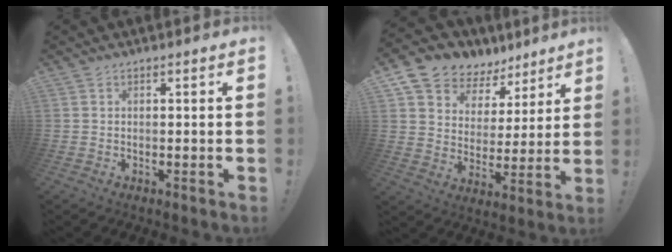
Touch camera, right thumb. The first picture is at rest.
{"total": 8.8, "force": [6.2, 6.0, 1.7], "torque": [-0.032, -0.057, 0.120]}